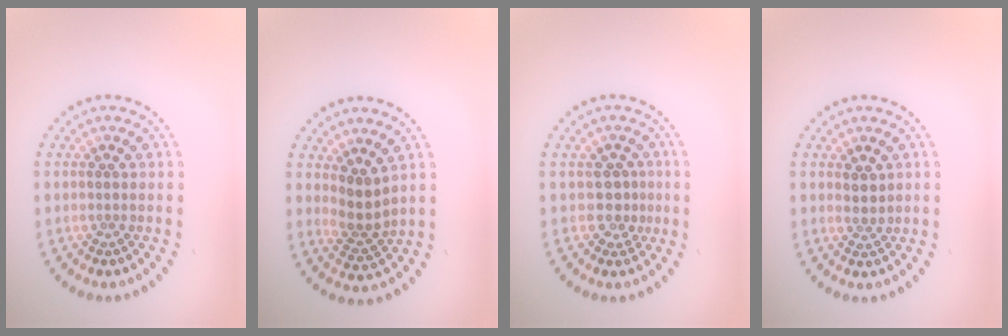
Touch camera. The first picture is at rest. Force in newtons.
{"total": 2.6, "press": 2.0, "slide": 1.6}
{"total": 2.1, "press": 1.5, "slide": 1.4}
{"total": 1.3, "press": 1.1, "slide": 0.6}